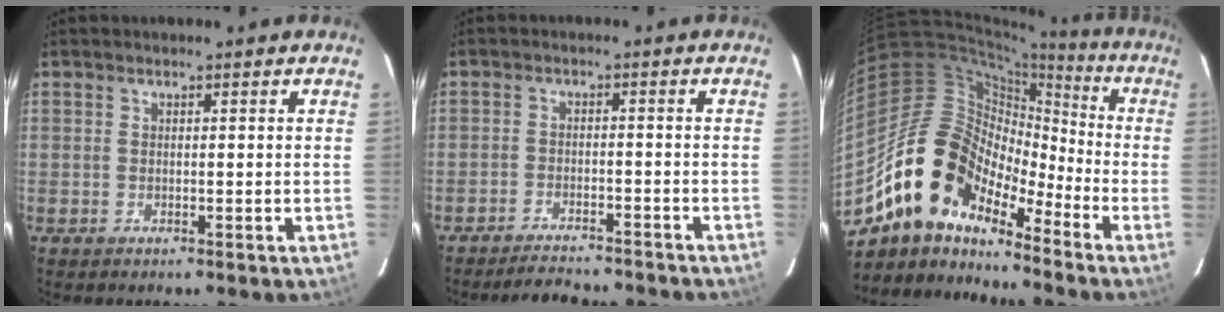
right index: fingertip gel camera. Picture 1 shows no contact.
{"total": 10.2, "force": [-9.3, 2.2, 3.5], "torque": [-0.084, -0.006, -0.132]}
{"total": 15.9, "force": [-11.7, 7.8, 7.4], "torque": [-0.133, 0.013, -0.229]}